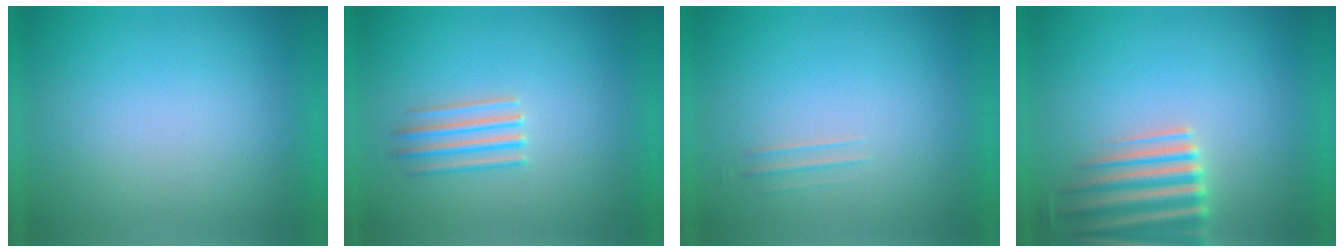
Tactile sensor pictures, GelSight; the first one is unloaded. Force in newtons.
{"total": 2.7}
{"total": 1.8}
{"total": 6.0}